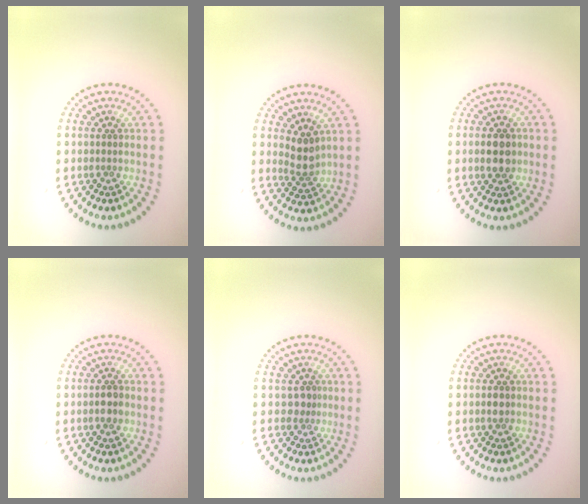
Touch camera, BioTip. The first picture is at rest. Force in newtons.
{"total": 2.3, "press": 1.8, "slide": 1.4}
{"total": 3.3, "press": 3.3, "slide": 0.2}
{"total": 1.4, "press": 1.4, "slide": 0.4}
{"total": 1.0, "press": 0.6, "slide": 0.8}
{"total": 1.0, "press": 1.0, "slide": 0.1}